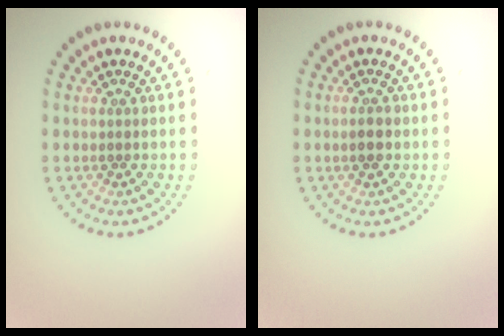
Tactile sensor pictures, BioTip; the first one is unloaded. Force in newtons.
{"total": 1.2, "press": 1.2, "slide": 0.1}